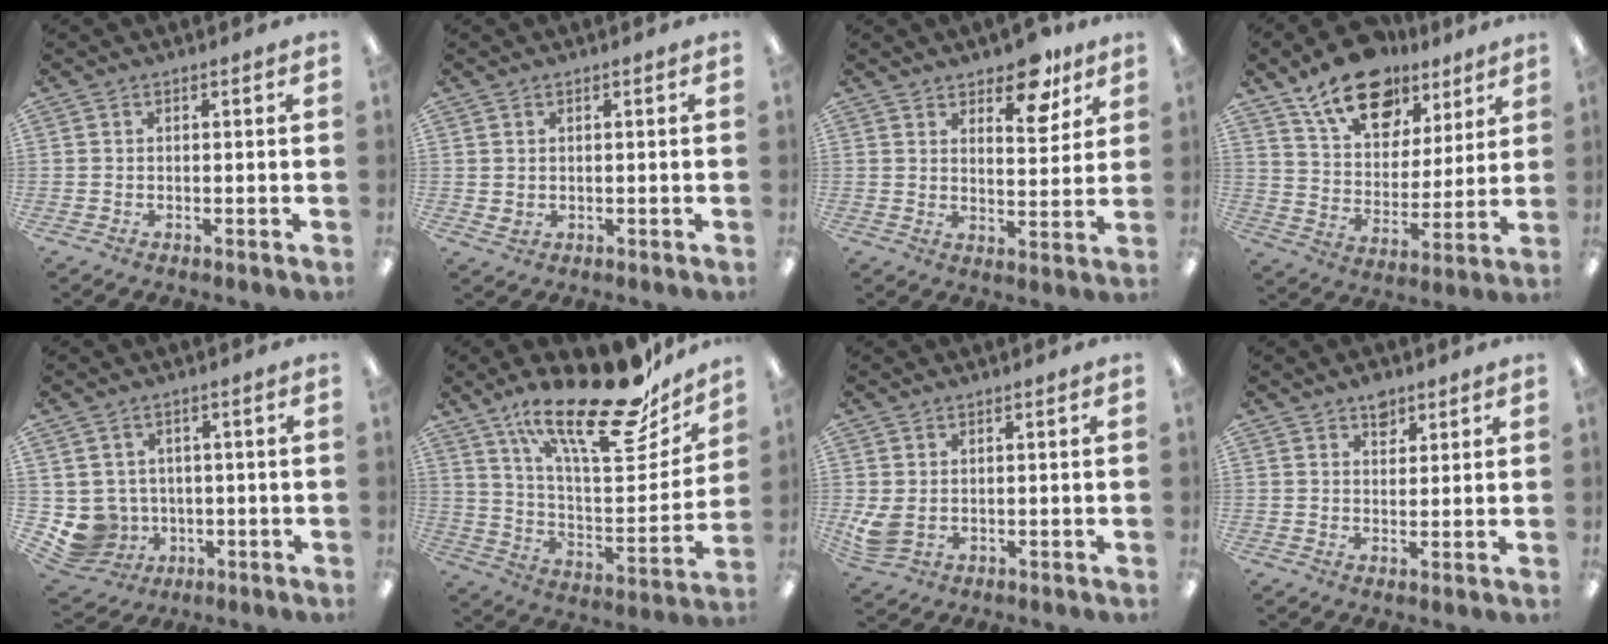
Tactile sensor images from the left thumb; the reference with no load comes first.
{"total": 1.1, "force": [0.6, 0.8, 0.5], "torque": [-0.005, 0.000, 0.009]}
{"total": 9.5, "force": [7.0, 4.2, 4.8], "torque": [-0.043, -0.042, 0.118]}
{"total": 17.1, "force": [11.8, 9.6, 7.9], "torque": [-0.133, -0.064, 0.212]}
{"total": 6.3, "force": [-0.5, 6.2, 0.9], "torque": [-0.059, -0.008, -0.002]}
{"total": 26.7, "force": [18.6, 8.6, 17.1], "torque": [-0.256, -0.118, 0.308]}
{"total": 4.3, "force": [0.5, 3.1, 2.9], "torque": [-0.059, -0.010, 0.006]}
{"total": 4.1, "force": [2.9, 2.4, 1.6], "torque": [-0.007, -0.013, 0.048]}